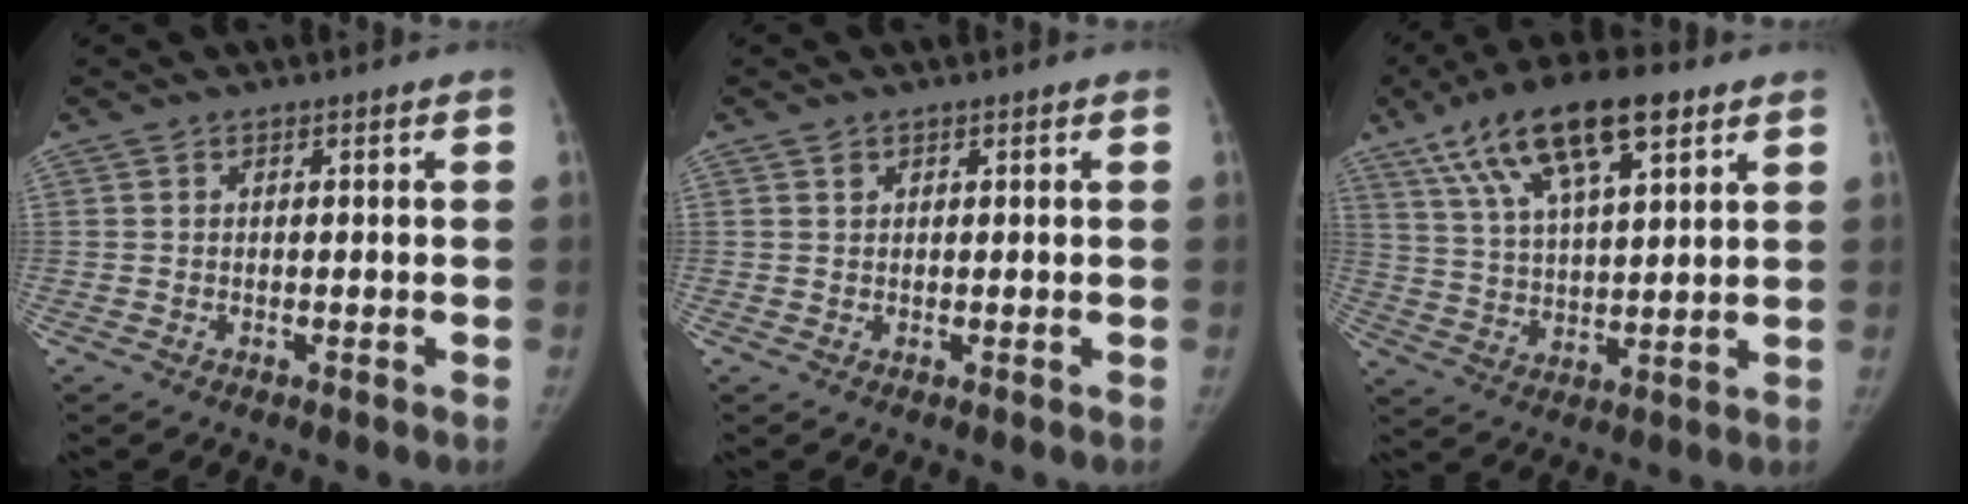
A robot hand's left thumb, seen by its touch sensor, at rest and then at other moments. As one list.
[{"total": 0.9, "force": [0.4, 0.7, 0.2], "torque": [0.003, -0.001, 0.009]}, {"total": 17.6, "force": [9.7, 6.3, 13.3], "torque": [-0.216, -0.009, 0.174]}]